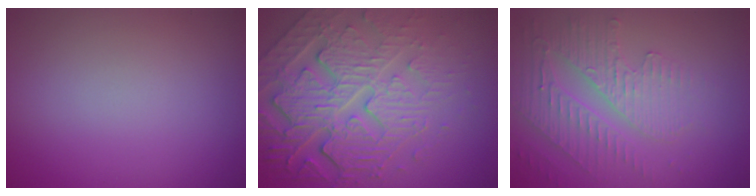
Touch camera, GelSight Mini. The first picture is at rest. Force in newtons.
{"total": 8.0, "press": 5.7, "slide": 5.7}
{"total": 4.0, "press": 3.4, "slide": 2.0}